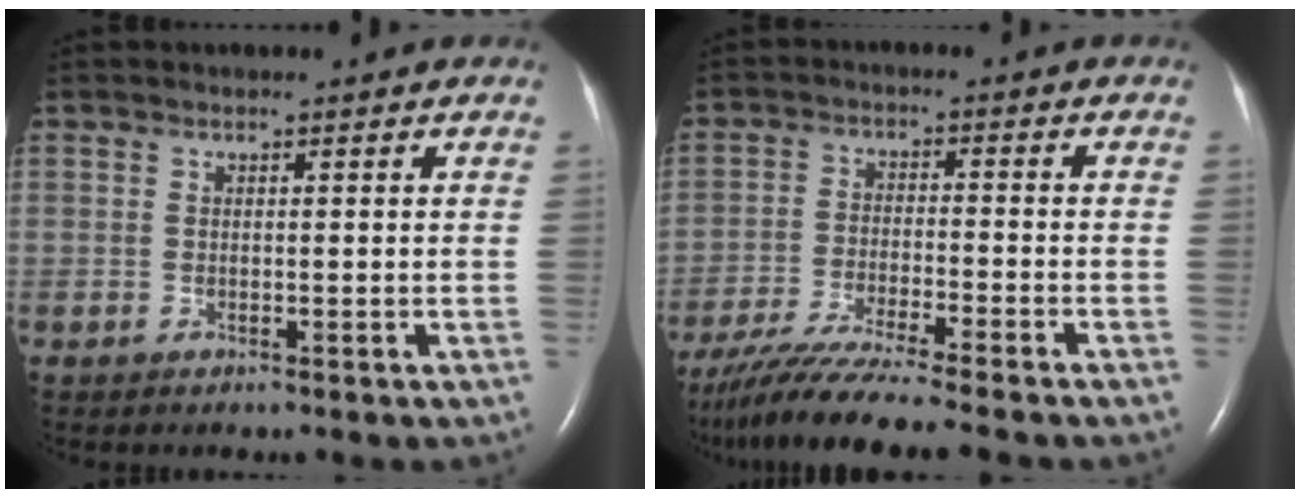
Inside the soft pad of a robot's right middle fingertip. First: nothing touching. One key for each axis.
{"total": 11.6, "fx": -9.9, "fy": -1.2, "fz": 5.8, "tx": -0.096, "ty": -0.033, "tz": -0.166}